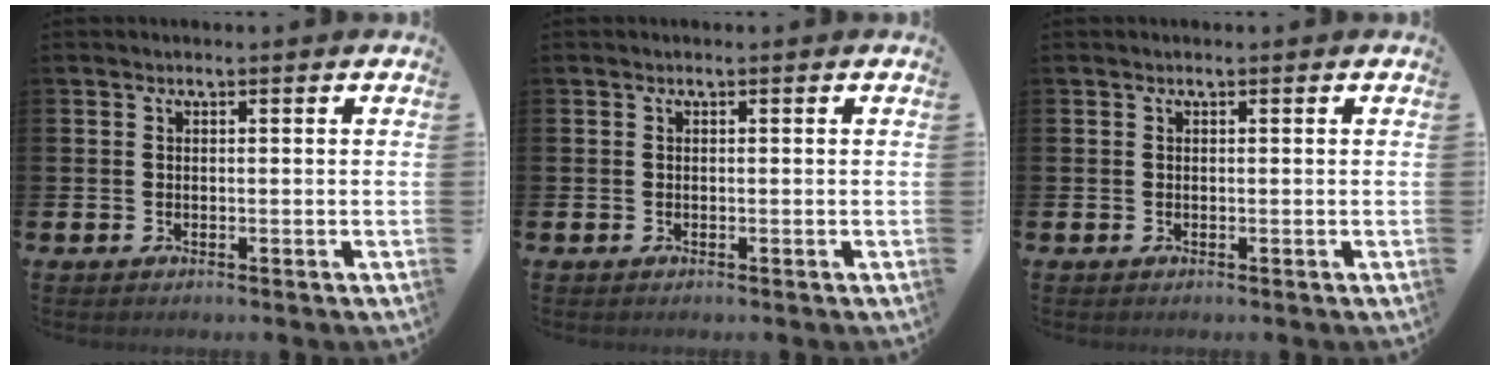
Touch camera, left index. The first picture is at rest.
{"total": 0.0}
{"total": 0.0}